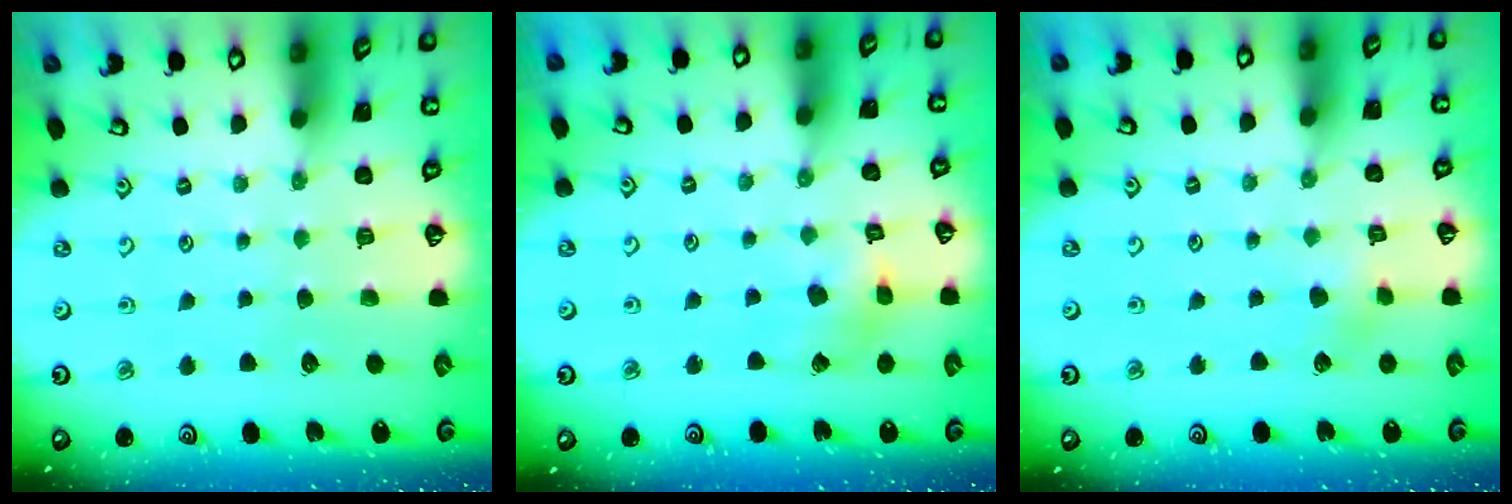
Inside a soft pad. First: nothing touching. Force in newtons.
{"total": 6.3, "press": 6.3, "slide": 0.7}
{"total": 4.2, "press": 4.2, "slide": 0.4}